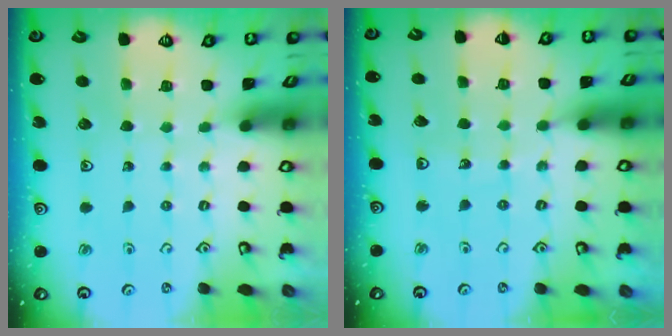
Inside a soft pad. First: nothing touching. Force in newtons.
{"total": 2.7, "press": 2.7, "slide": 0.3}